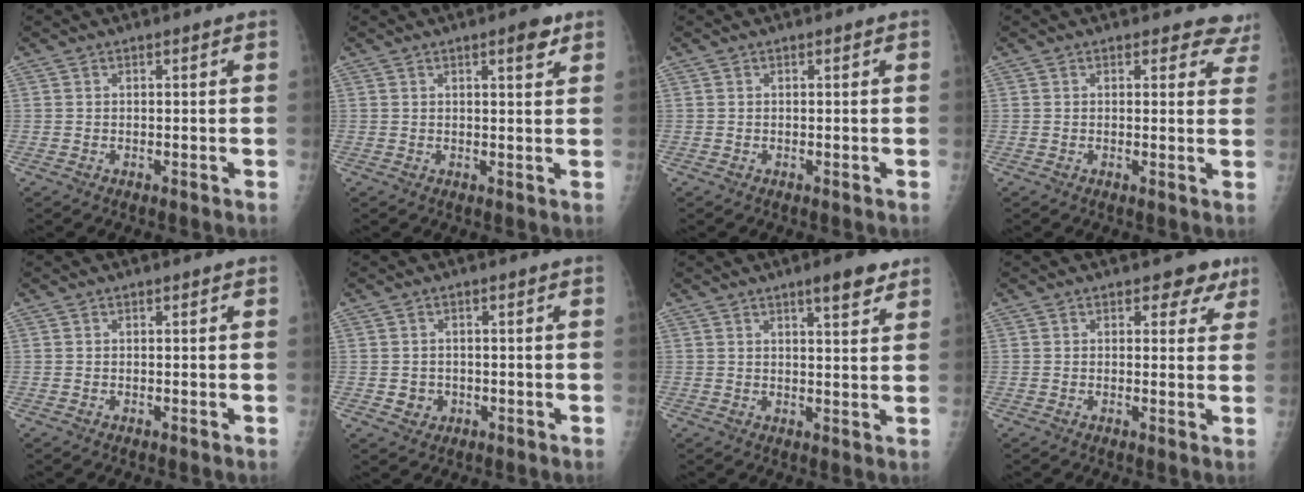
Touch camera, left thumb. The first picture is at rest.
{"total": 3.1, "force": [1.9, 0.9, 2.3], "torque": [-0.025, -0.009, 0.023]}
{"total": 0.0}
{"total": 5.4, "force": [4.7, 2.5, 0.0], "torque": [0.048, -0.021, 0.024]}
{"total": 0.0}
{"total": 2.3, "force": [-0.6, 2.1, 0.6], "torque": [0.006, 0.006, -0.003]}
{"total": 6.1, "force": [4.1, 1.4, 4.3], "torque": [-0.050, -0.021, 0.054]}
{"total": 4.0, "force": [2.6, 2.6, 1.7], "torque": [0.015, -0.009, 0.024]}